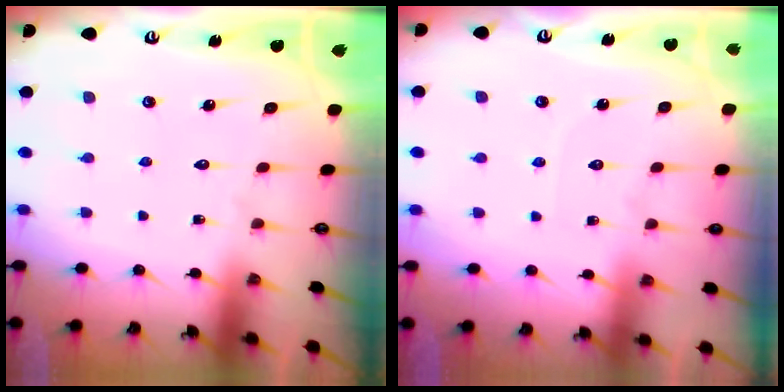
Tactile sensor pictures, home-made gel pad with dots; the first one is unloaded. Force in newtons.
{"total": 2.9, "press": 2.8, "slide": 0.4}